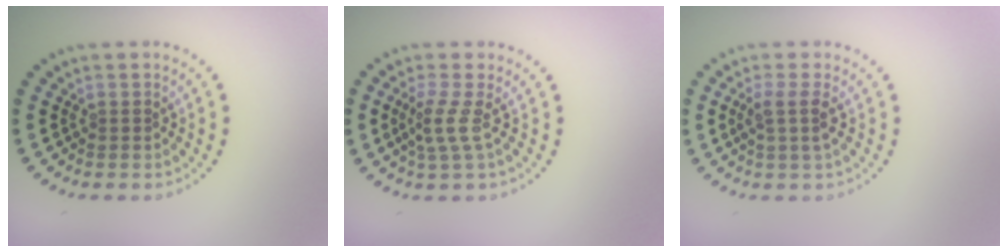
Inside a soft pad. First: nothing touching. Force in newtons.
{"total": 2.2, "press": 1.6, "slide": 1.6}
{"total": 1.9, "press": 1.6, "slide": 1.0}